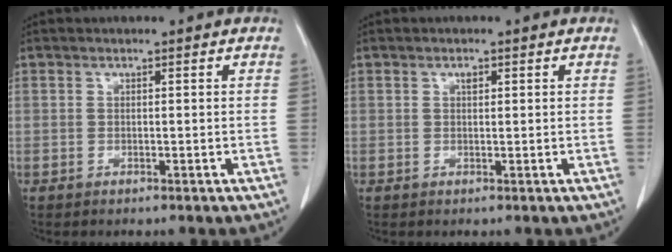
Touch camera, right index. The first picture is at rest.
{"total": 0.8, "force": [0.4, 0.4, 0.6], "torque": [-0.011, -0.001, 0.006]}